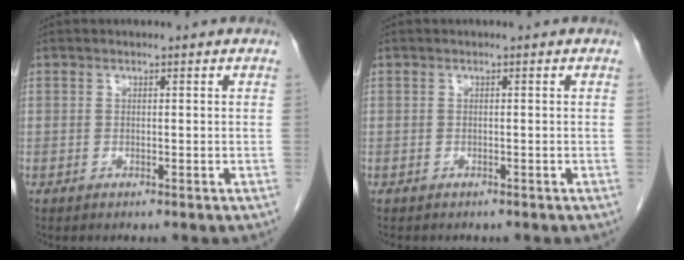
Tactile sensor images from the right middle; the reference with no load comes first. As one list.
[{"total": 0.0}]